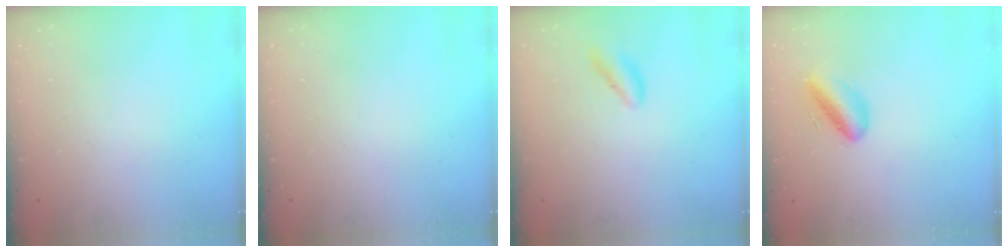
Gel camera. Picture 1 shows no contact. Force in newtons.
{"total": 0.0}
{"total": 0.0}
{"total": 7.8, "press": 7.4, "slide": 2.4}